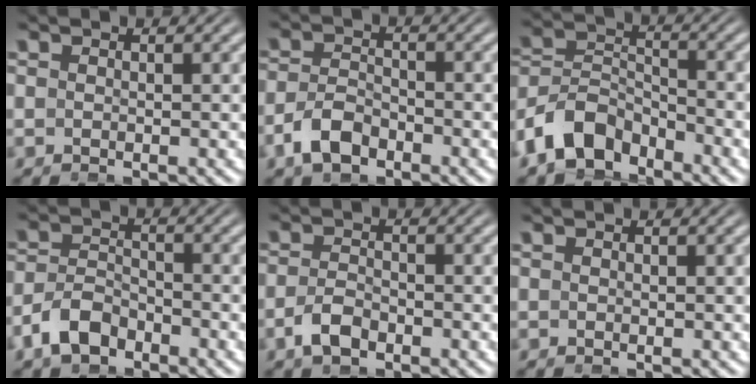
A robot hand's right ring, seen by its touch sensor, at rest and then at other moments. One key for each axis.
{"total": 3.2, "fx": -2.5, "fy": 1.5, "fz": 1.3, "tx": -0.017, "ty": -0.006, "tz": -0.046}
{"total": 6.8, "fx": -4.6, "fy": 4.4, "fz": 2.5, "tx": -0.046, "ty": -0.023, "tz": -0.079}
{"total": 4.0, "fx": -3.1, "fy": 2.1, "fz": 1.4, "tx": -0.020, "ty": -0.009, "tz": -0.055}
{"total": 2.1, "fx": -1.9, "fy": 0.6, "fz": 0.8, "tx": -0.009, "ty": -0.002, "tz": -0.037}
{"total": 0.0}